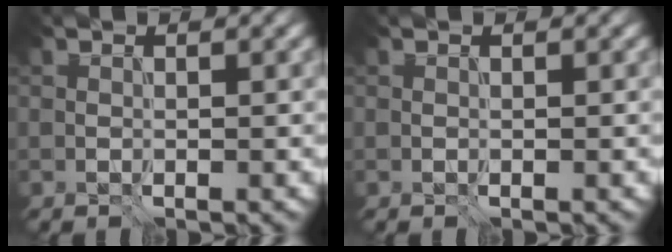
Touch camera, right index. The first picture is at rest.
{"total": 0.0}